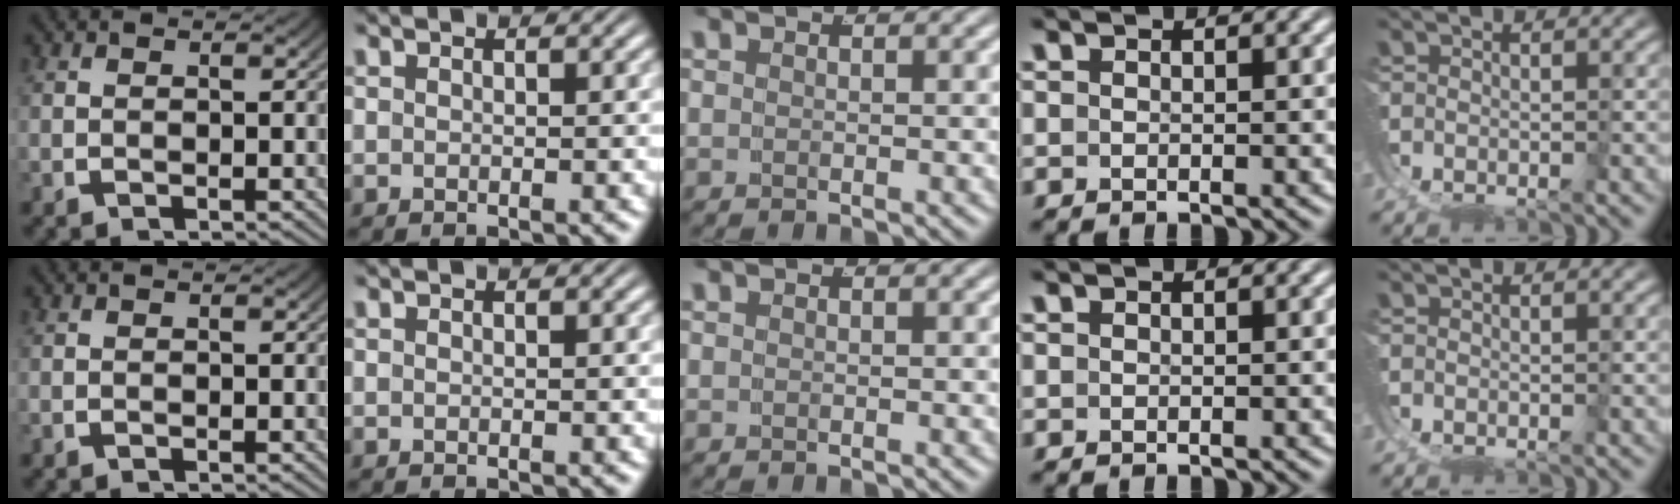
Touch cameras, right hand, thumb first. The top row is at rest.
{}